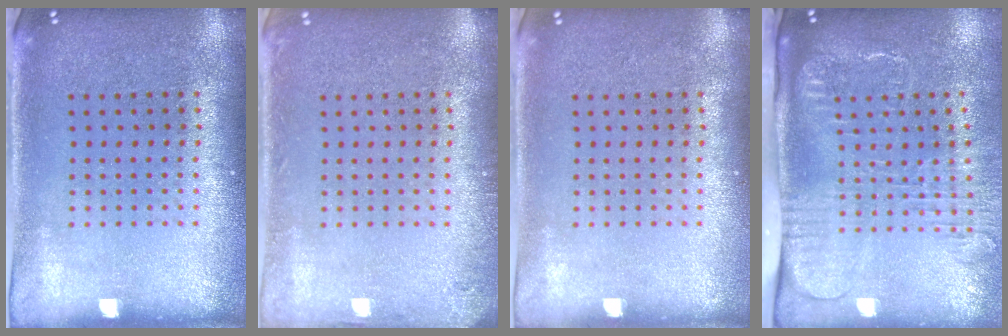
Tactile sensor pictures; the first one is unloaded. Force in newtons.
{"total": 1.1, "press": 1.1, "slide": 0.1}
{"total": 0.0}
{"total": 2.6, "press": 2.0, "slide": 1.7}